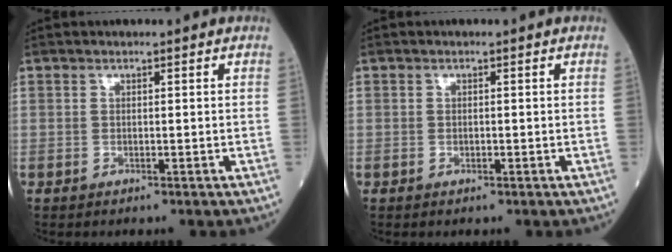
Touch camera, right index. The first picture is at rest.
{"total": 0.6, "force": [-0.2, 0.3, 0.5], "torque": [-0.012, -0.001, -0.003]}